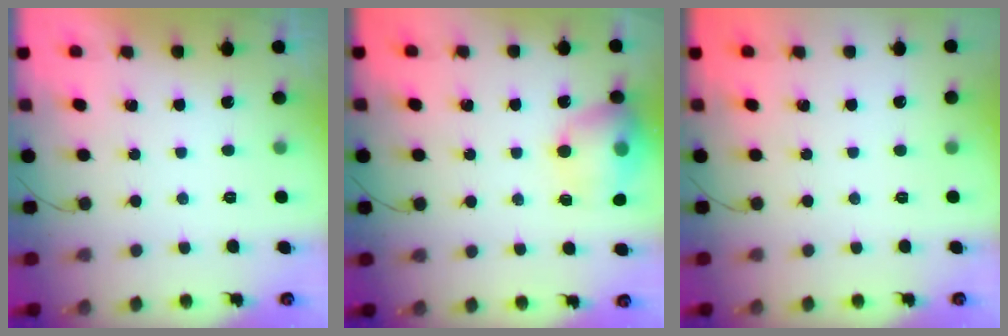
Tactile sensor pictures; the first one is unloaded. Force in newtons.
{"total": 14.9, "press": 14.8, "slide": 2.1}
{"total": 0.0}